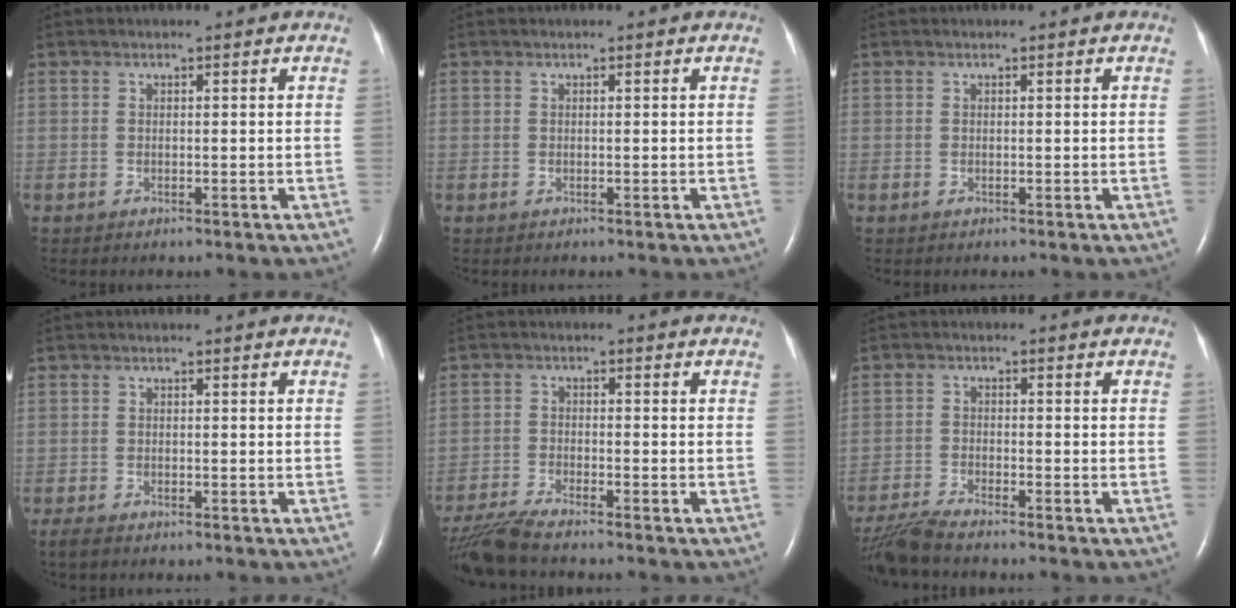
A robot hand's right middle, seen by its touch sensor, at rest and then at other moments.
{"total": 0.0}
{"total": 0.0}
{"total": 1.8, "force": [-1.4, 0.6, 1.0], "torque": [-0.023, -0.005, -0.019]}
{"total": 7.3, "force": [-6.6, 0.0, 3.0], "torque": [-0.059, -0.023, -0.121]}
{"total": 6.5, "force": [-6.0, -0.1, 2.5], "torque": [-0.050, -0.022, -0.112]}